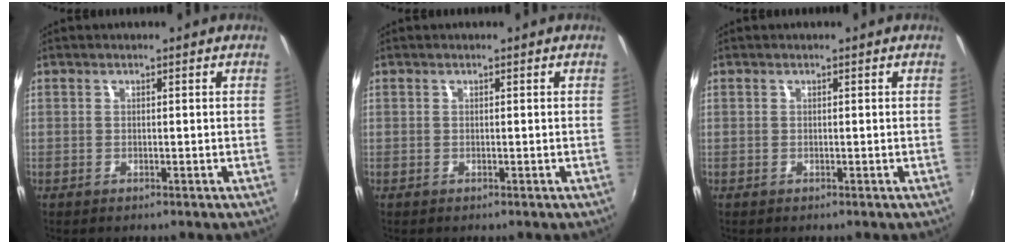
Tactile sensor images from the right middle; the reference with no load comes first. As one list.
[{"total": 0.0}, {"total": 0.0}]